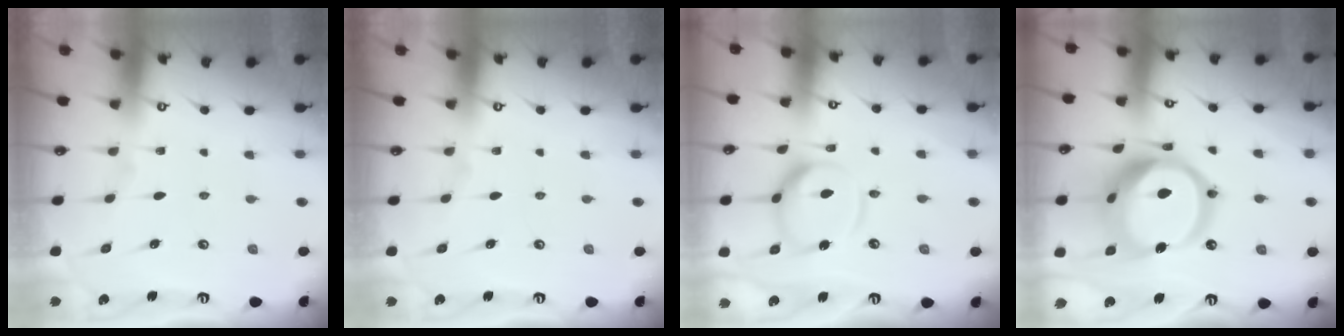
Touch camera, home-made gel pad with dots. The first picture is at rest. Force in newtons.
{"total": 0.0}
{"total": 13.1, "press": 13.0, "slide": 1.3}
{"total": 21.8, "press": 21.7, "slide": 2.4}